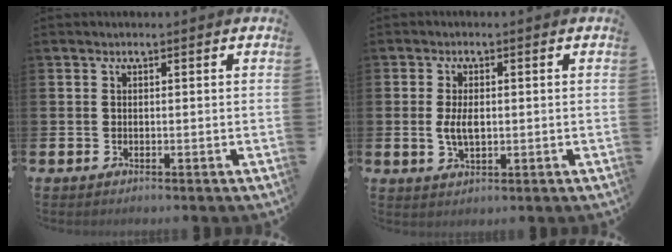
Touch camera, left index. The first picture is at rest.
{"total": 3.6, "force": [0.1, 1.9, 3.1], "torque": [-0.047, 0.001, -0.002]}